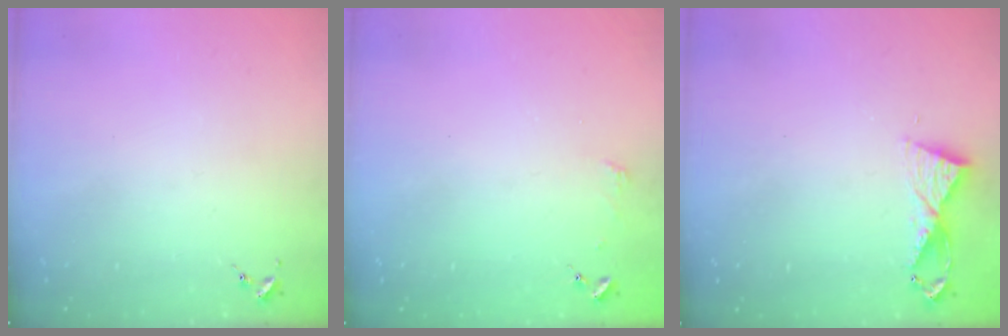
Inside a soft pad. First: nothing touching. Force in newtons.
{"total": 2.4, "press": 2.4, "slide": 0.2}
{"total": 5.8, "press": 5.8, "slide": 0.6}